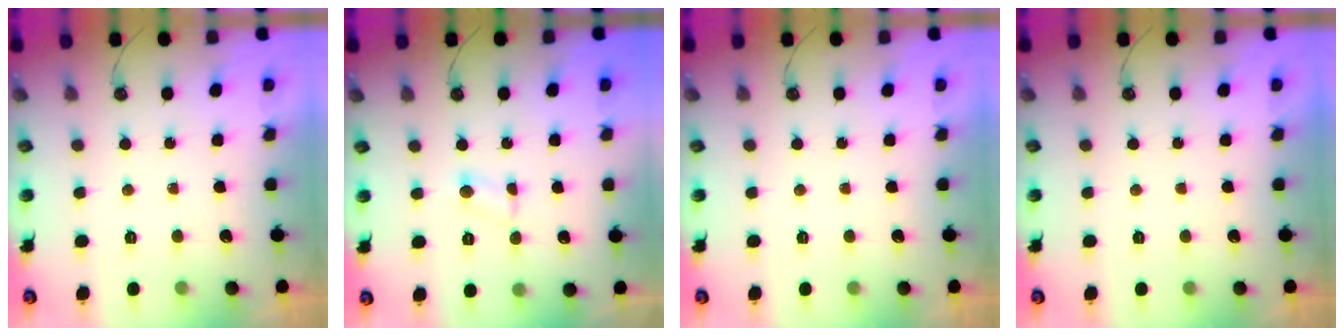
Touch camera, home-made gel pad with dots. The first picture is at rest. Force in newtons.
{"total": 2.5, "press": 2.4, "slide": 0.8}
{"total": 0.0}
{"total": 0.0}